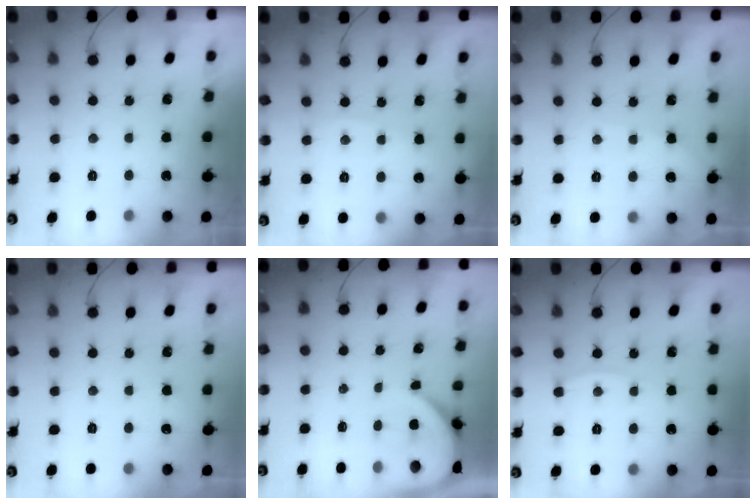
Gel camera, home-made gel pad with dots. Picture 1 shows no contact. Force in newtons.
{"total": 2.2, "press": 2.2, "slide": 0.3}
{"total": 2.5, "press": 2.4, "slide": 0.5}
{"total": 1.7, "press": 1.7, "slide": 0.3}
{"total": 3.7, "press": 3.7, "slide": 0.4}
{"total": 3.8, "press": 3.8, "slide": 0.1}